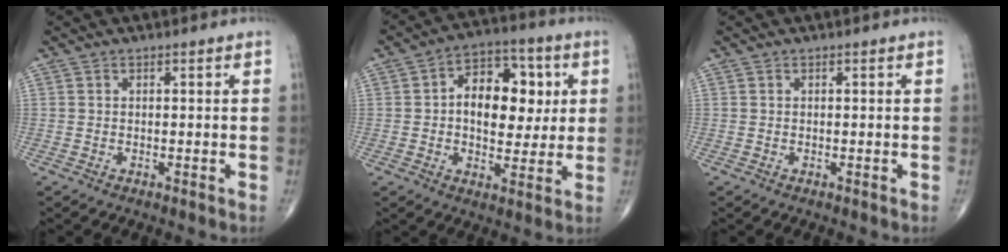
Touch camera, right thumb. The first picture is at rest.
{"total": 14.1, "force": [1.9, 9.0, 10.7], "torque": [-0.115, 0.013, 0.024]}
{"total": 0.0}